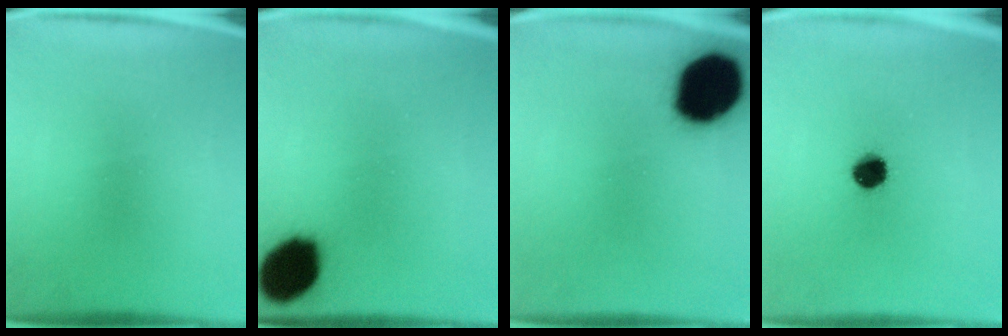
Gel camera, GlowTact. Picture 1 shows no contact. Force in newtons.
{"total": 13.3}
{"total": 19.5}
{"total": 6.5}